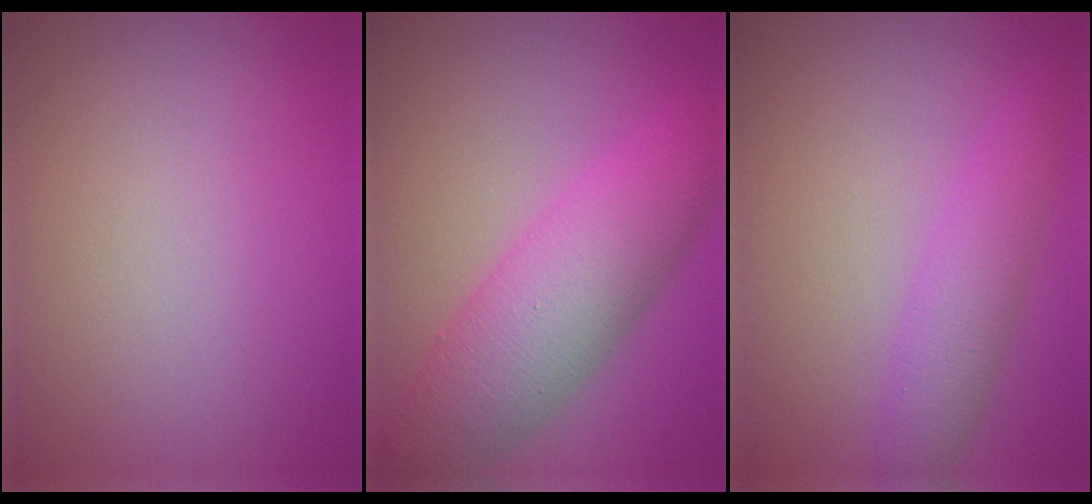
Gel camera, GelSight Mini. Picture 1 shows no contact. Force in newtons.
{"total": 7.7, "press": 7.7, "slide": 0.2}
{"total": 3.2, "press": 3.2, "slide": 0.1}